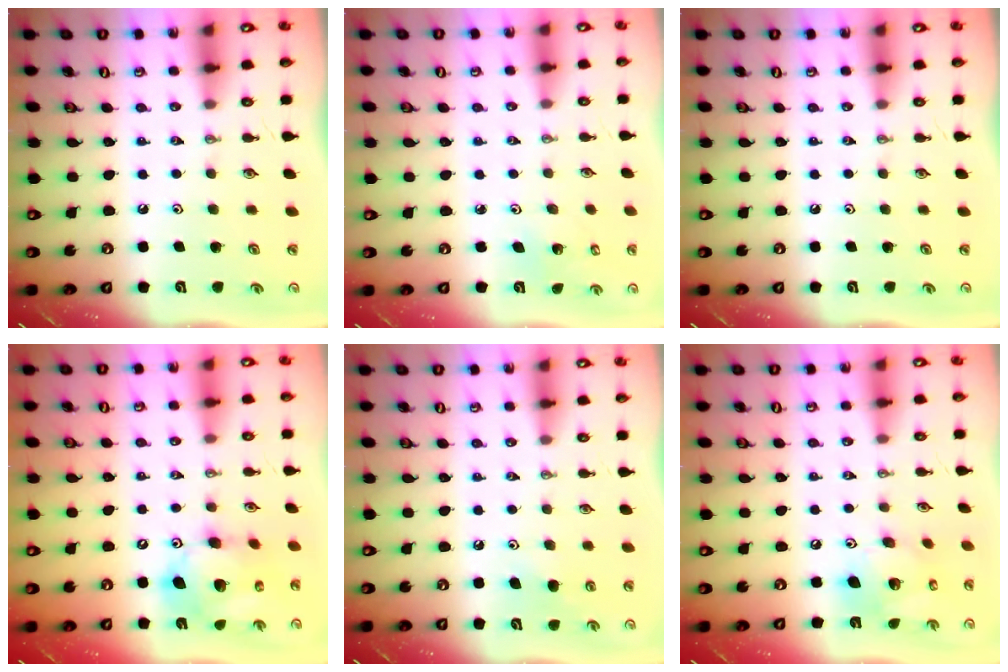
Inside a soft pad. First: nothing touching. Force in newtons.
{"total": 2.0, "press": 2.0, "slide": 0.1}
{"total": 0.0}
{"total": 14.9, "press": 14.7, "slide": 2.6}
{"total": 6.4, "press": 6.3, "slide": 1.0}
{"total": 13.8, "press": 13.6, "slide": 1.8}